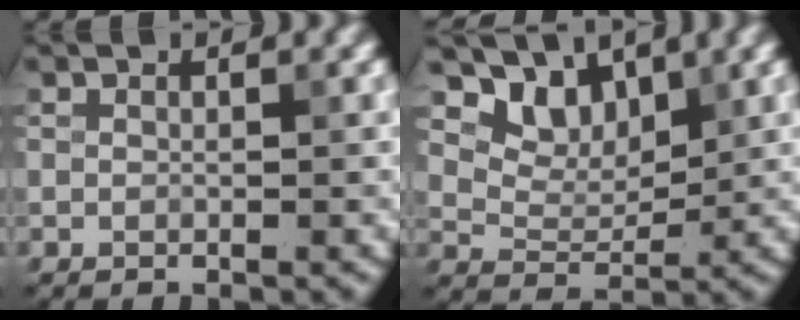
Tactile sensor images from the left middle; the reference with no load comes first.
{"total": 5.0, "force": [3.6, 2.8, 2.1], "torque": [-0.046, -0.009, 0.066]}